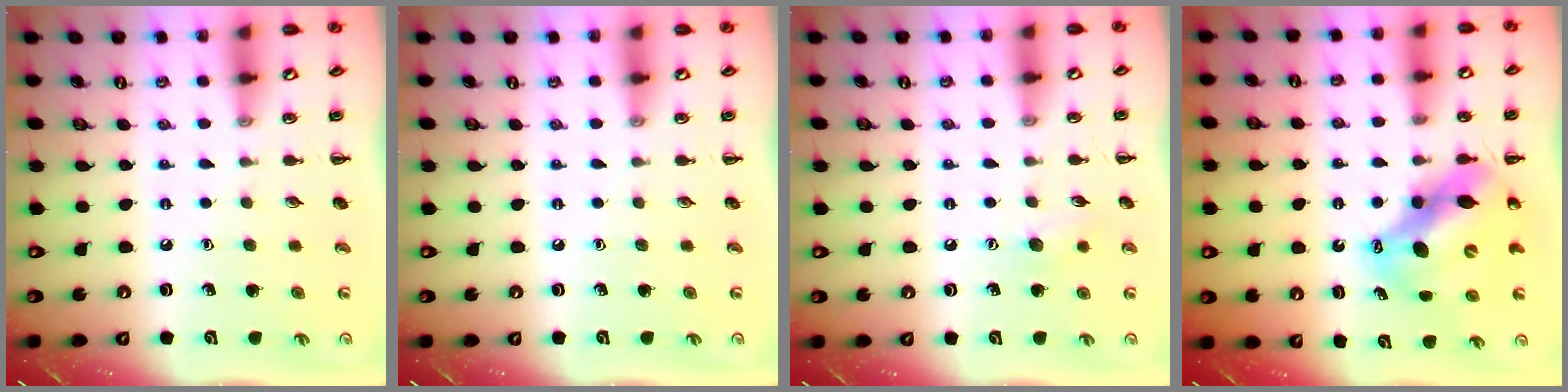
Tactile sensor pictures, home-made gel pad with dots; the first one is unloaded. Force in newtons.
{"total": 0.0}
{"total": 6.1, "press": 5.9, "slide": 1.5}
{"total": 12.6, "press": 12.2, "slide": 3.0}